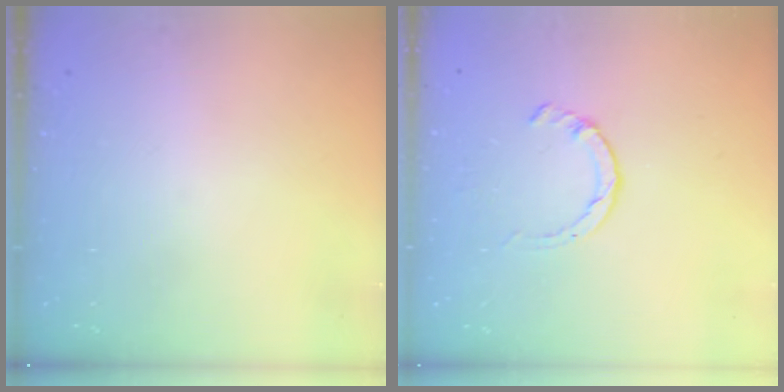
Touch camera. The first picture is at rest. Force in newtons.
{"total": 1.4, "press": 1.3, "slide": 0.3}